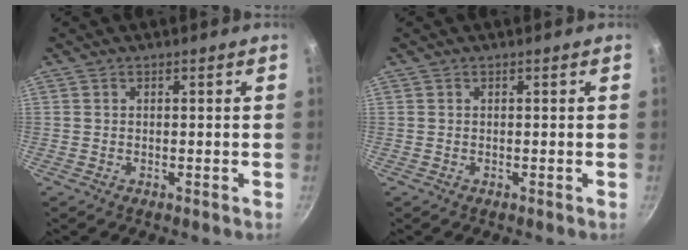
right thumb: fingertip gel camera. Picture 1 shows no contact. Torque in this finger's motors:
{"motor_torque": [-0.29, -0.07, 0.18, -0.01, 0.00]}